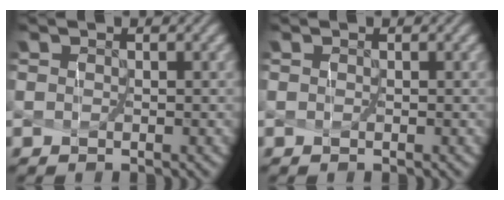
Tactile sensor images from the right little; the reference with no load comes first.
{"total": 0.0}